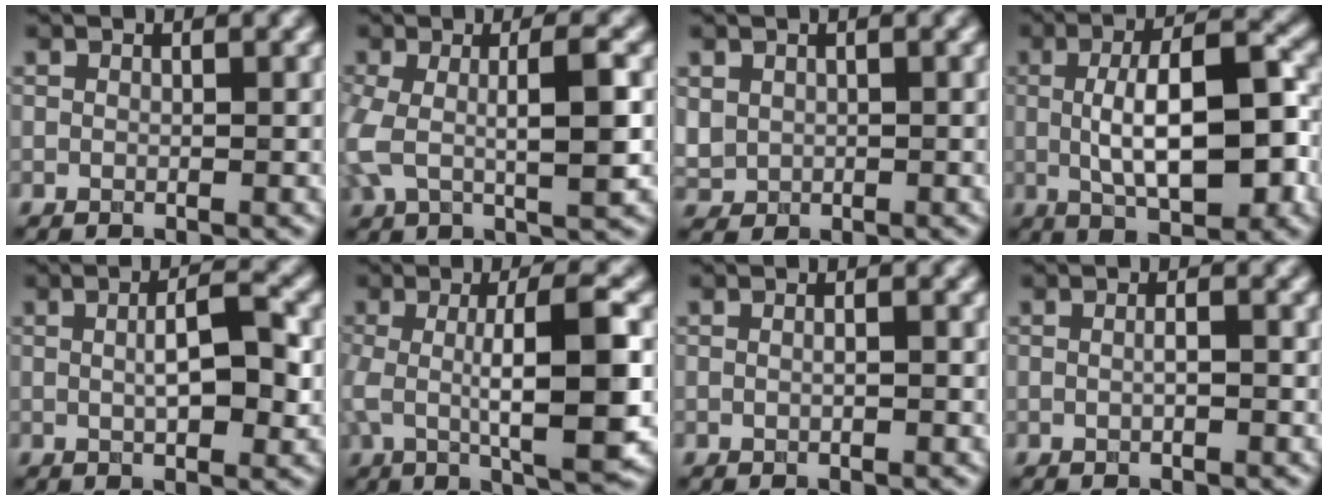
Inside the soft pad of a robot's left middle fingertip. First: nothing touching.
{"total": 6.4, "force": [-0.2, 2.0, 6.0], "torque": [-0.122, 0.000, -0.005]}
{"total": 1.5, "force": [0.5, 1.3, 0.4], "torque": [-0.015, -0.002, 0.016]}
{"total": 9.3, "force": [-0.3, 3.2, 8.7], "torque": [-0.134, 0.002, -0.002]}
{"total": 4.7, "force": [0.2, 1.3, 4.5], "torque": [-0.080, 0.004, 0.004]}
{"total": 9.2, "force": [-0.4, 2.3, 8.9], "torque": [-0.141, -0.002, -0.005]}
{"total": 1.3, "force": [0.3, 0.6, 1.1], "torque": [-0.004, 0.004, -0.009]}
{"total": 1.7, "force": [0.3, 0.8, 1.5], "torque": [-0.007, 0.005, -0.012]}